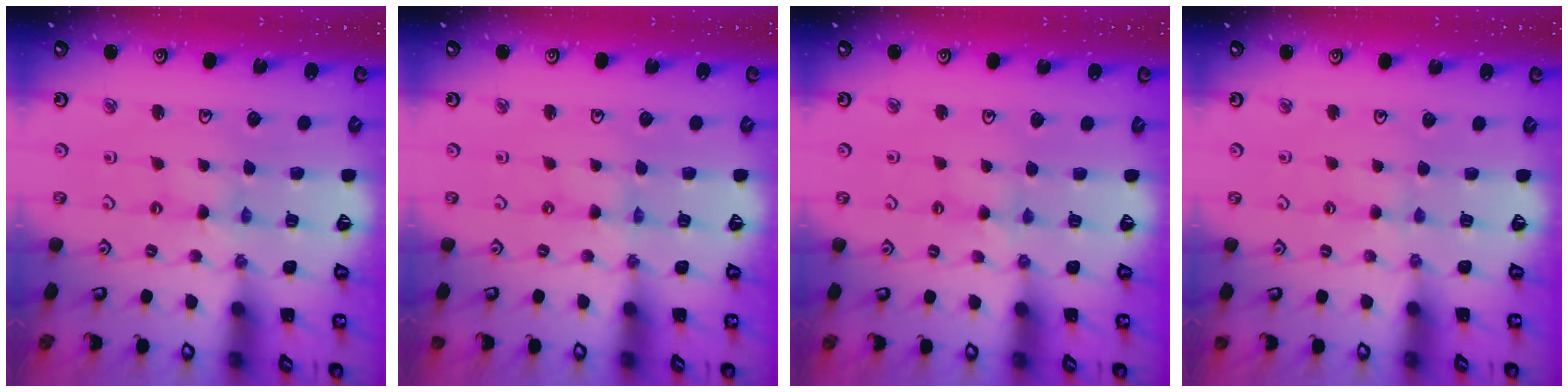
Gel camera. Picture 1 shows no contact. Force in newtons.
{"total": 0.0}
{"total": 2.8, "press": 2.8, "slide": 0.4}
{"total": 1.8, "press": 1.8, "slide": 0.3}